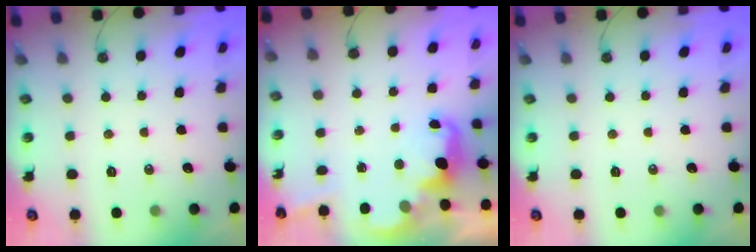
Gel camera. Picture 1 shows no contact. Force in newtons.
{"total": 2.4, "press": 2.4, "slide": 0.6}
{"total": 0.0}